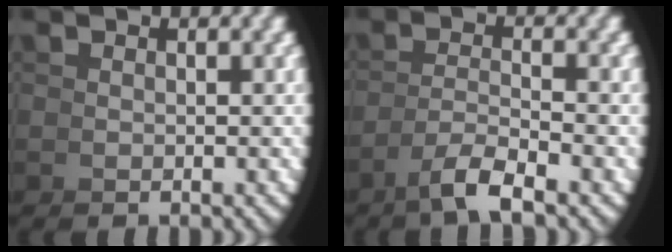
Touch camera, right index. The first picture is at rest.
{"total": 2.9, "force": [-1.8, -0.2, 2.2], "torque": [-0.036, -0.002, -0.029]}